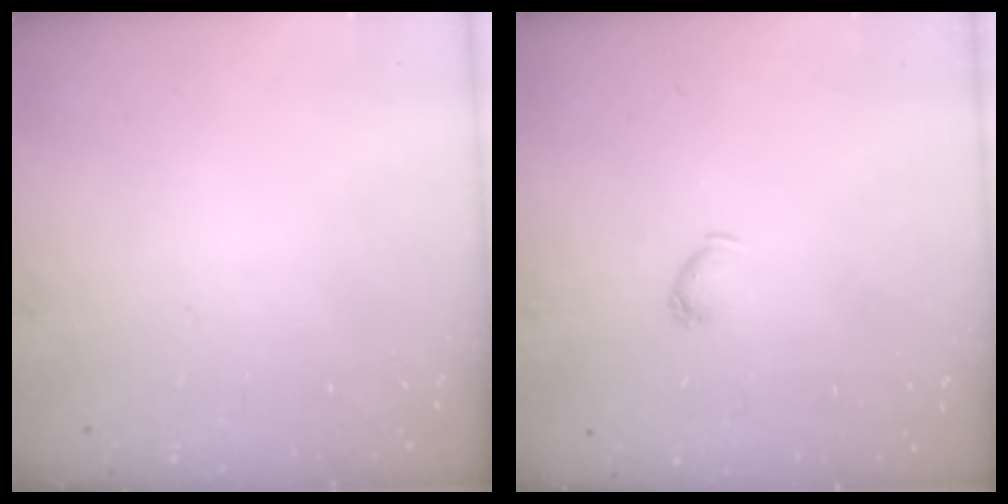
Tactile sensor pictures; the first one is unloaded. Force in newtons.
{"total": 3.2, "press": 3.2, "slide": 0.6}